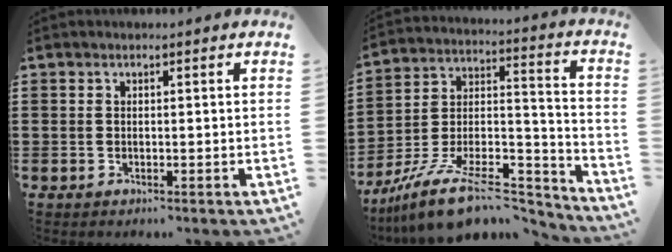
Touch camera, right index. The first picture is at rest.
{"total": 14.2, "force": [-11.1, 4.9, 7.6], "torque": [-0.122, 0.043, -0.195]}